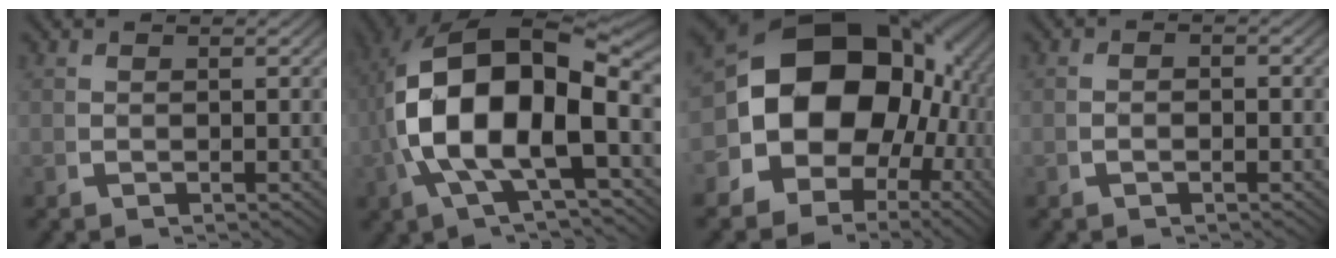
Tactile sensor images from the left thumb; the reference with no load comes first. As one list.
[{"total": 18.5, "force": [0.1, 10.7, 15.1], "torque": [-0.305, -0.043, 0.020]}, {"total": 22.2, "force": [0.2, 16.3, 15.0], "torque": [-0.276, -0.058, 0.016]}, {"total": 1.0, "force": [-0.6, 0.6, 0.6], "torque": [-0.015, -0.001, -0.013]}]